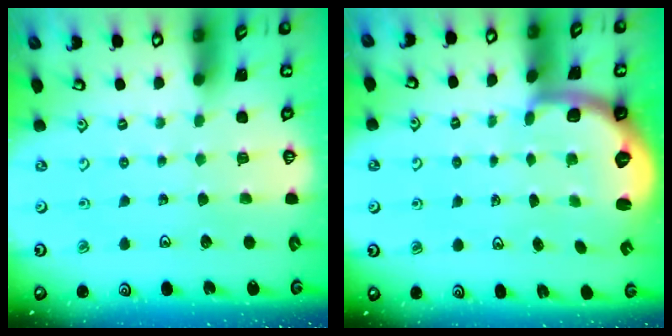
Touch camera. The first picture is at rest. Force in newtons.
{"total": 1.8, "press": 1.8, "slide": 0.4}